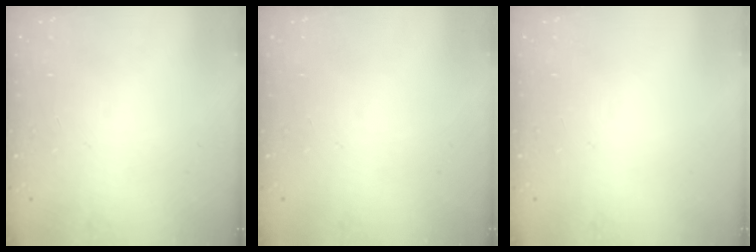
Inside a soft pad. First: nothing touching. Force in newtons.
{"total": 0.0}
{"total": 0.0}